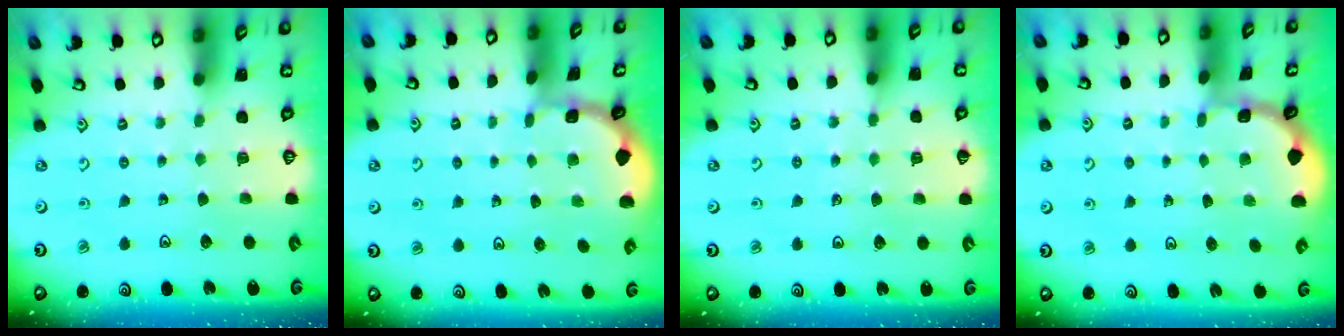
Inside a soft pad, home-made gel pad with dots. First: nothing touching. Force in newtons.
{"total": 0.8, "press": 0.8, "slide": 0.2}
{"total": 3.7, "press": 3.6, "slide": 0.7}
{"total": 1.2, "press": 1.1, "slide": 0.1}